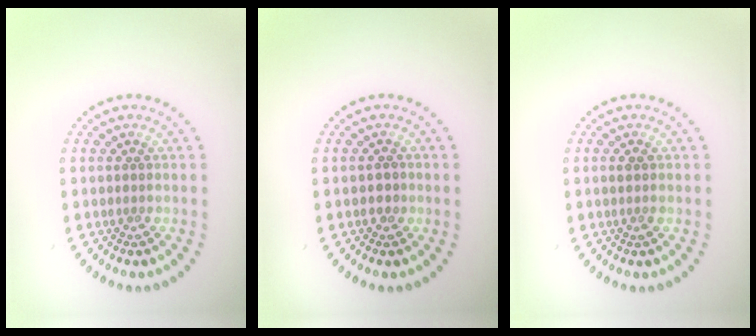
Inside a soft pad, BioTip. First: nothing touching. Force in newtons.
{"total": 1.0, "press": 0.9, "slide": 0.4}
{"total": 0.8, "press": 0.7, "slide": 0.3}